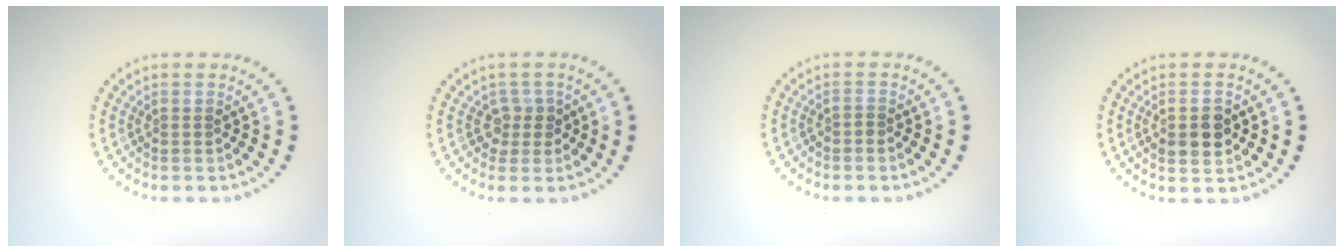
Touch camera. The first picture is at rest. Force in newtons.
{"total": 1.7, "press": 1.4, "slide": 1.1}
{"total": 0.5, "press": 0.2, "slide": 0.5}
{"total": 2.8, "press": 2.8, "slide": 0.2}